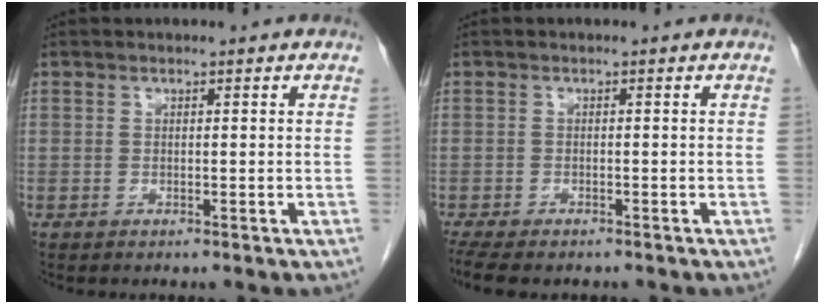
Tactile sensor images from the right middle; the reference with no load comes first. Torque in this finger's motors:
{"motor_torque": [0.67, -0.51, 0.05, 0.04]}